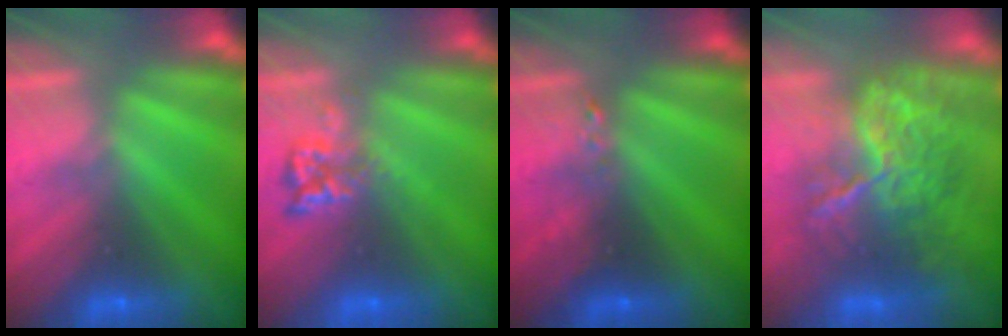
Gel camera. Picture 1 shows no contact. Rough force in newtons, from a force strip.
{"total": 2.4}
{"total": 2.5}
{"total": 7.7}